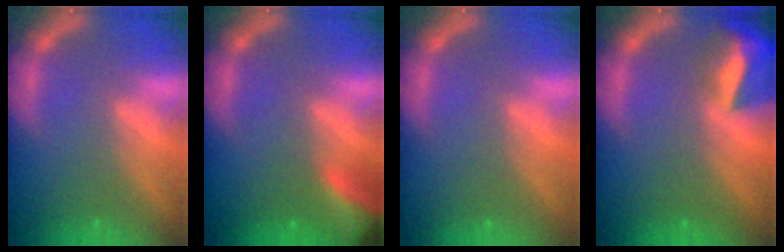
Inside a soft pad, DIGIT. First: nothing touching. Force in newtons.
{"total": 6.5}
{"total": 0.0}
{"total": 7.9}